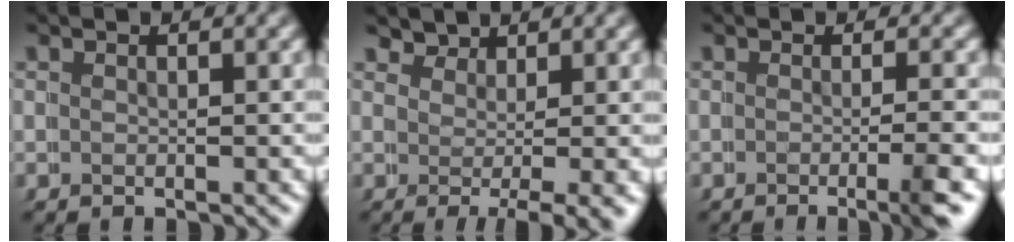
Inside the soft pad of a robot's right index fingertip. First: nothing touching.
{"total": 1.9, "force": [1.0, -0.1, 1.6], "torque": [-0.021, -0.008, 0.022]}
{"total": 3.2, "force": [-1.4, 0.1, 2.9], "torque": [-0.022, 0.008, -0.032]}